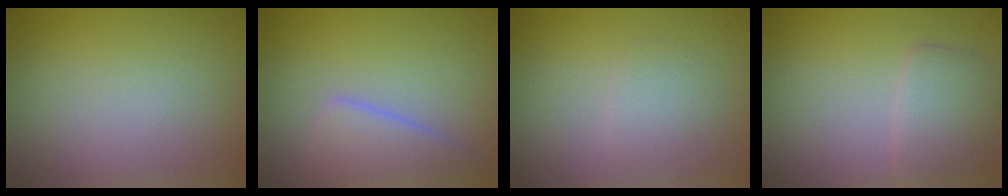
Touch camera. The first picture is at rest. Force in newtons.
{"total": 3.9, "press": 3.9, "slide": 0.2}
{"total": 1.4, "press": 1.4, "slide": 0.0}
{"total": 2.7, "press": 2.7, "slide": 0.1}